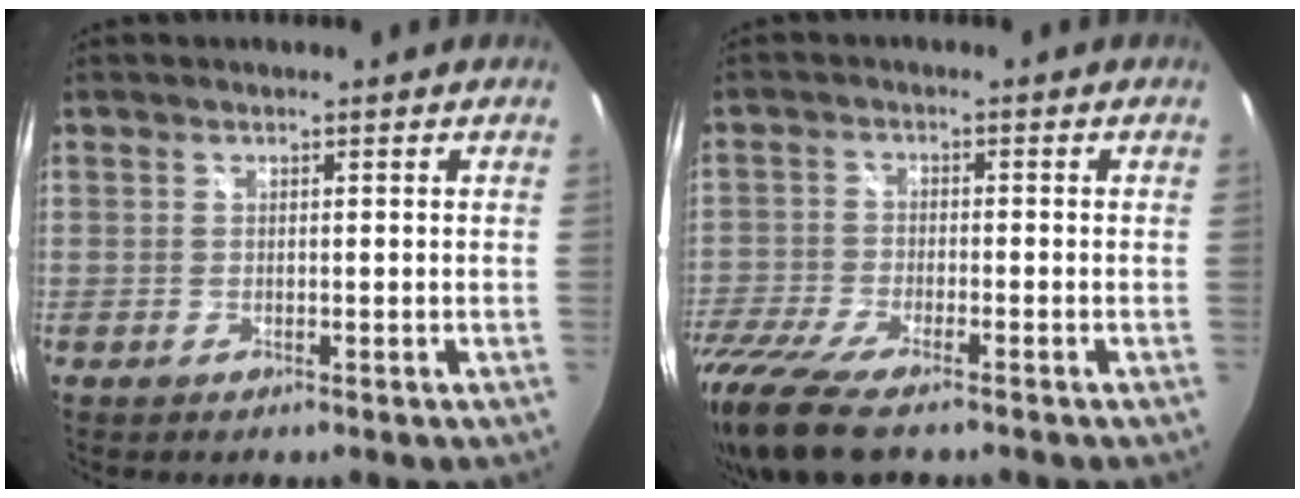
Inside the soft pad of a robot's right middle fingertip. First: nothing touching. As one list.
[{"total": 14.1, "force": [-10.5, 4.2, 8.5], "torque": [-0.205, -0.058, -0.197]}]